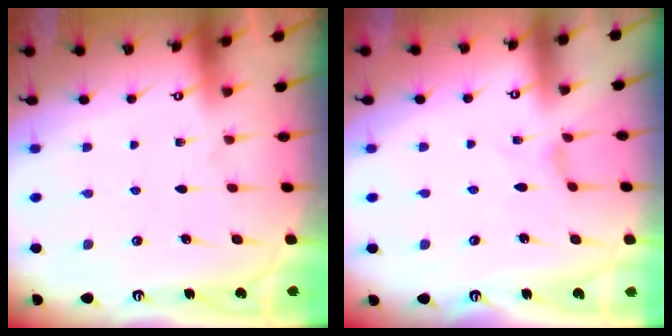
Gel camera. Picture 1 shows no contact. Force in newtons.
{"total": 0.0}